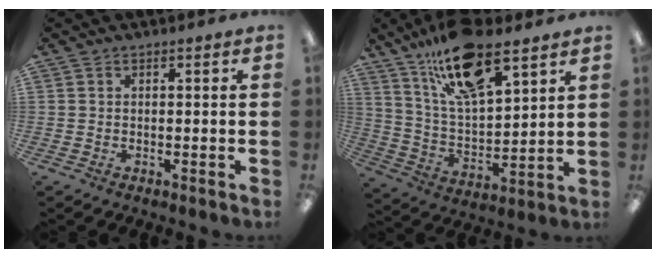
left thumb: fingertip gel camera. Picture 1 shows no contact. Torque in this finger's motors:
{"motor_torque": [0.32, 0.35, 1.28, -1.49, 0.20]}